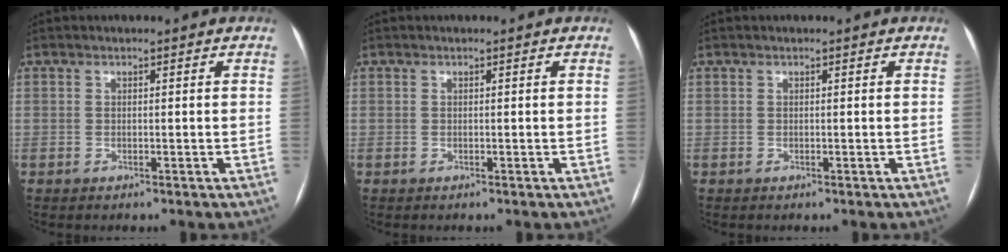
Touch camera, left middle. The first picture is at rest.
{"total": 0.0}
{"total": 0.0}